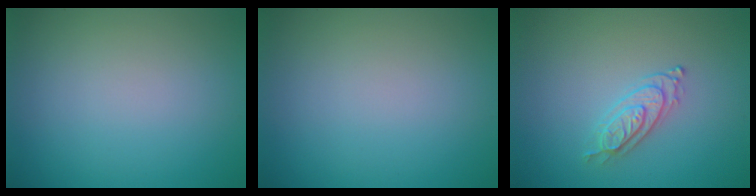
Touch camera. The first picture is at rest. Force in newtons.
{"total": 0.0}
{"total": 2.2, "press": 2.1, "slide": 0.7}